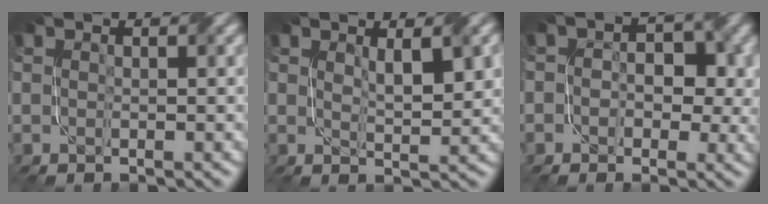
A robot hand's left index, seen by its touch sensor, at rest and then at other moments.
{"total": 2.8, "force": [1.2, 0.8, 2.4], "torque": [-0.041, -0.003, 0.024]}
{"total": 4.8, "force": [0.2, 3.6, 3.2], "torque": [-0.017, 0.005, -0.006]}